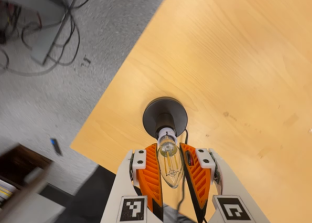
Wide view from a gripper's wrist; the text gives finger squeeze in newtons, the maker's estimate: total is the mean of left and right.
{"total": 11.3, "left": 10.2, "right": 12.4}